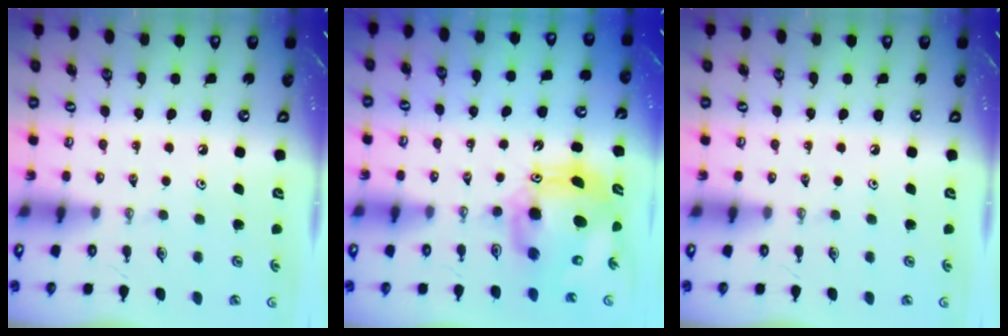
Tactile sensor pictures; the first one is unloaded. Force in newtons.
{"total": 12.6, "press": 12.5, "slide": 1.3}
{"total": 0.0}